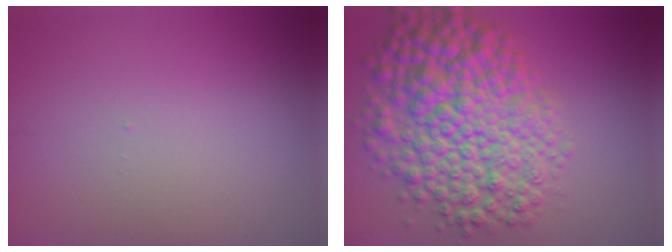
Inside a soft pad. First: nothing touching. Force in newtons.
{"total": 10.8, "press": 10.8, "slide": 0.2}